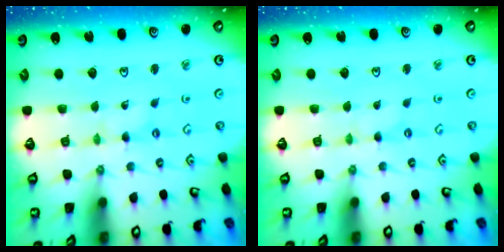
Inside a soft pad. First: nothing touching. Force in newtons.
{"total": 0.0}